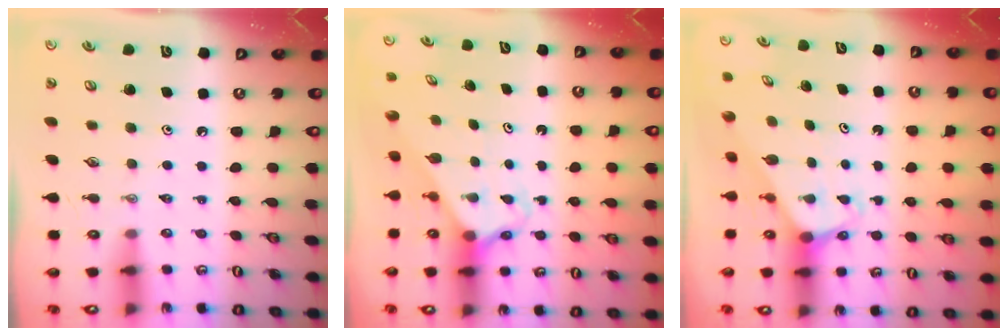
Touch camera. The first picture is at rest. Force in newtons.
{"total": 2.4, "press": 2.4, "slide": 0.1}
{"total": 1.9, "press": 1.9, "slide": 0.1}